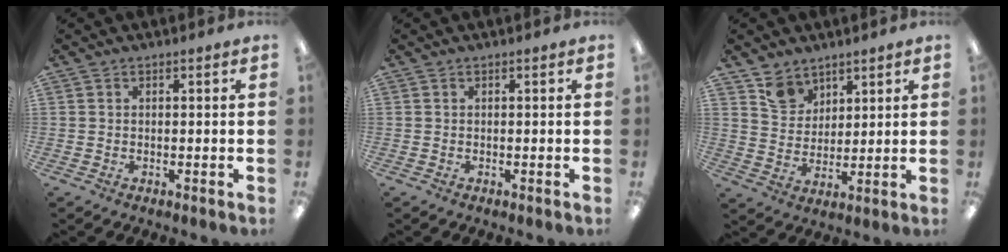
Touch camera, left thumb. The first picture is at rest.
{"total": 0.0}
{"total": 7.8, "force": [5.5, 5.4, 1.1], "torque": [-0.020, -0.031, 0.104]}